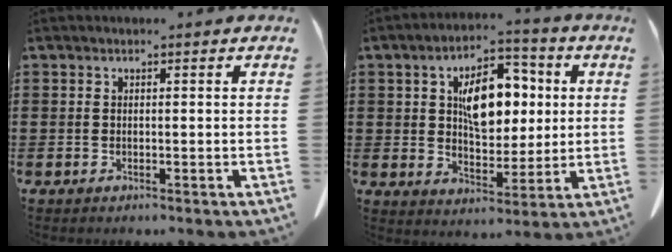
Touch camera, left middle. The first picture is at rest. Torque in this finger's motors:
{"motor_torque": [1.05, 0.70, 0.48, 0.21]}